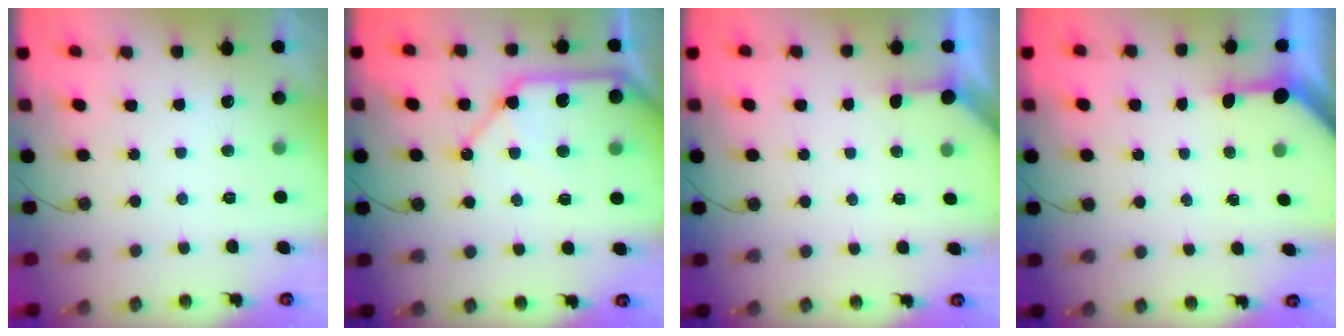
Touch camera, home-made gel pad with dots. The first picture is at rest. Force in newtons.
{"total": 14.3, "press": 14.2, "slide": 1.7}
{"total": 2.3, "press": 2.3, "slide": 0.3}
{"total": 3.1, "press": 3.1, "slide": 0.2}